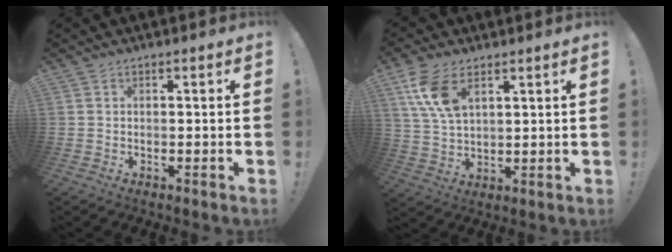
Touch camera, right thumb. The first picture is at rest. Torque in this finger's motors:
{"motor_torque": [0.01, 0.29, 0.53, 0.59, 0.10]}